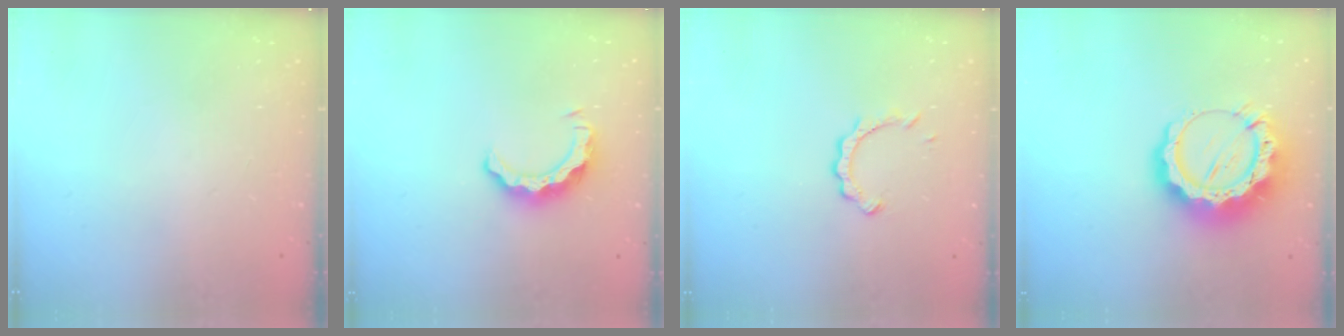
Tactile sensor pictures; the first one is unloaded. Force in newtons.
{"total": 8.4, "press": 8.4, "slide": 0.5}
{"total": 4.6, "press": 4.6, "slide": 0.4}
{"total": 17.8, "press": 17.7, "slide": 1.6}